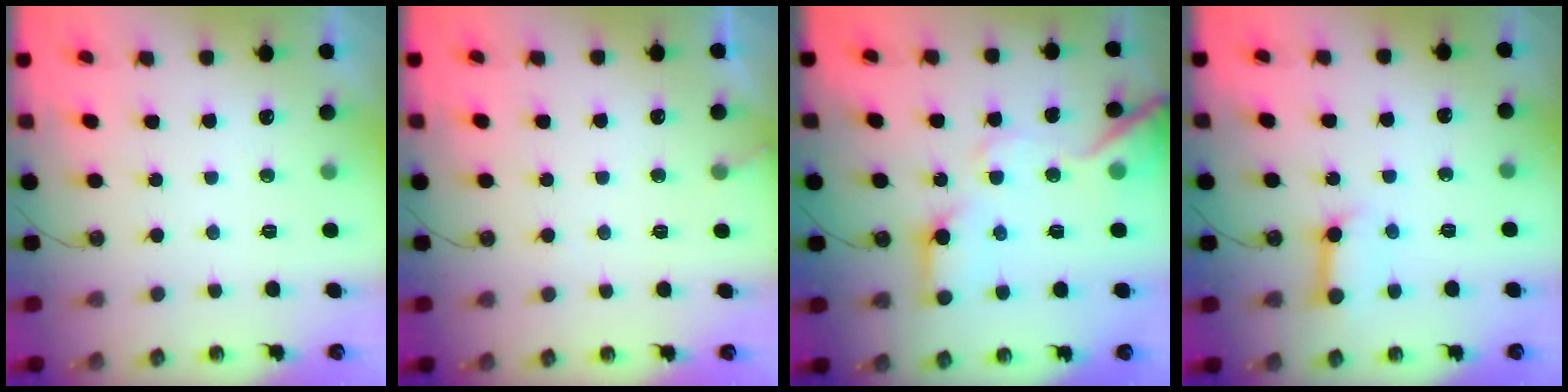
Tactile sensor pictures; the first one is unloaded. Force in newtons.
{"total": 5.0, "press": 5.0, "slide": 0.3}
{"total": 13.5, "press": 13.4, "slide": 1.5}
{"total": 8.1, "press": 8.1, "slide": 0.8}